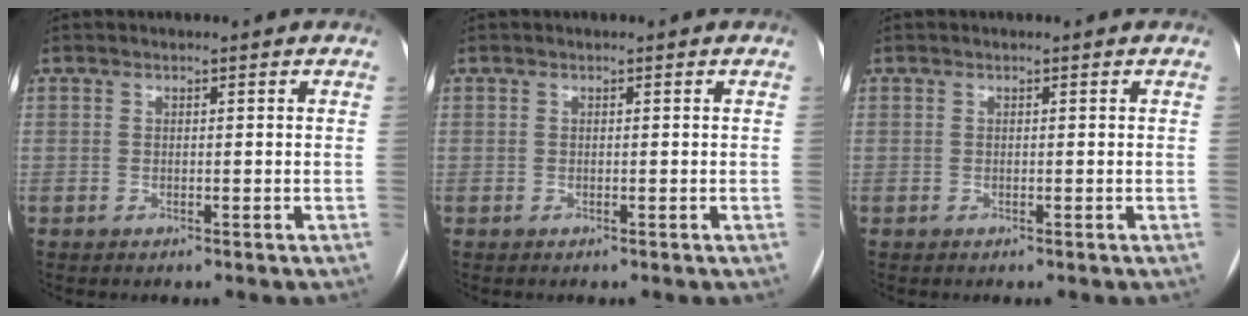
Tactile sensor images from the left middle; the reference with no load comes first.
{"total": 0.0}
{"total": 0.0}